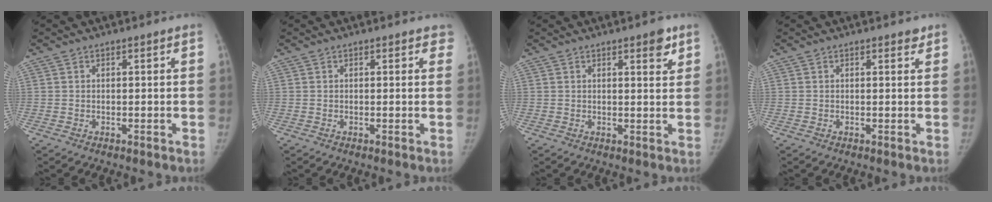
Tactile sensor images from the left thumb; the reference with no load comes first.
{"total": 1.8, "force": [1.4, 1.1, 0.5], "torque": [0.019, -0.004, 0.001]}
{"total": 3.4, "force": [2.1, 1.2, 2.4], "torque": [-0.022, -0.011, 0.025]}
{"total": 0.9, "force": [0.7, 0.5, 0.3], "torque": [0.001, -0.005, 0.005]}